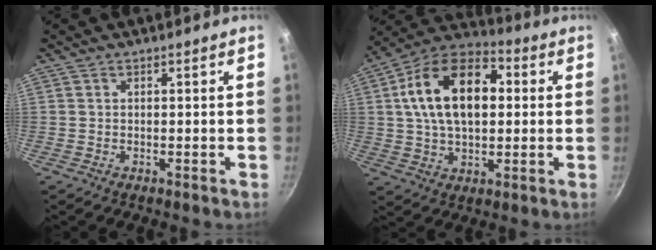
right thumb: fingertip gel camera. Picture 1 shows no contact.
{"total": 19.1, "force": [3.2, 11.4, 14.9], "torque": [-0.238, 0.020, 0.047]}